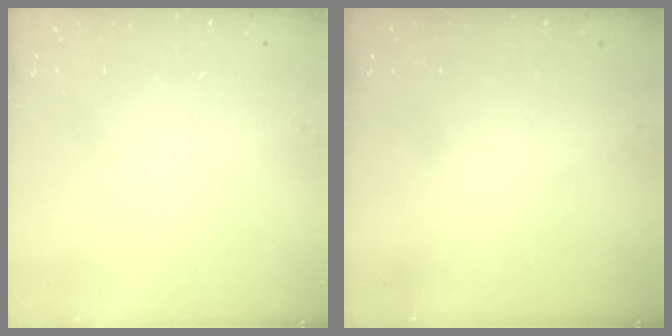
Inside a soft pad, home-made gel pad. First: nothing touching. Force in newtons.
{"total": 0.0}